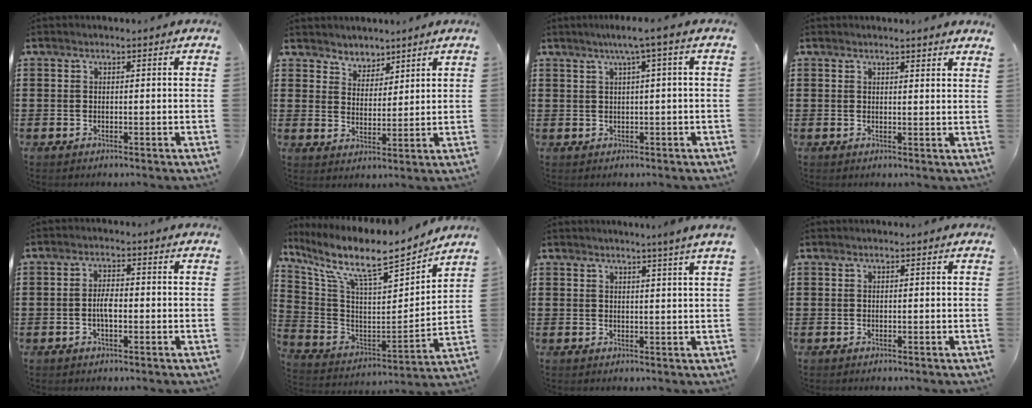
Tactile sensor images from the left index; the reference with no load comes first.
{"total": 3.8, "force": [3.4, 1.7, -0.5], "torque": [-0.009, -0.004, 0.063]}
{"total": 2.4, "force": [0.5, -0.2, 2.3], "torque": [-0.042, -0.003, 0.006]}
{"total": 1.8, "force": [1.7, -0.2, 0.5], "torque": [-0.015, -0.001, 0.033]}
{"total": 3.2, "force": [-0.8, 1.2, 2.9], "torque": [-0.060, 0.002, -0.019]}
{"total": 10.7, "force": [8.7, 1.8, 6.1], "torque": [-0.138, -0.065, 0.139]}
{"total": 2.4, "force": [1.9, -1.1, 1.0], "torque": [-0.020, -0.008, 0.035]}
{"total": 0.0}